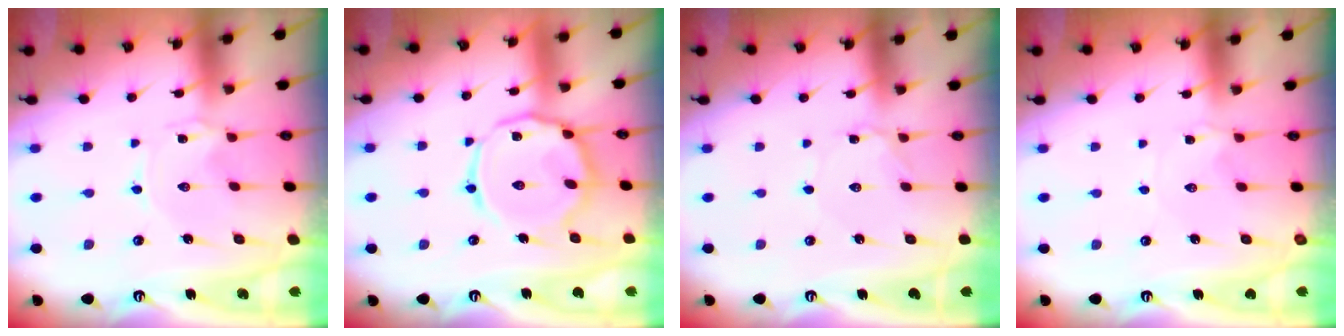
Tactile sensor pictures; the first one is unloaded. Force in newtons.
{"total": 15.2, "press": 15.2, "slide": 1.1}
{"total": 1.1, "press": 1.1, "slide": 0.1}
{"total": 1.3, "press": 1.3, "slide": 0.3}